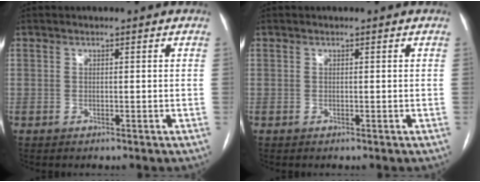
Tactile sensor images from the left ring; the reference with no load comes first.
{"total": 0.0}